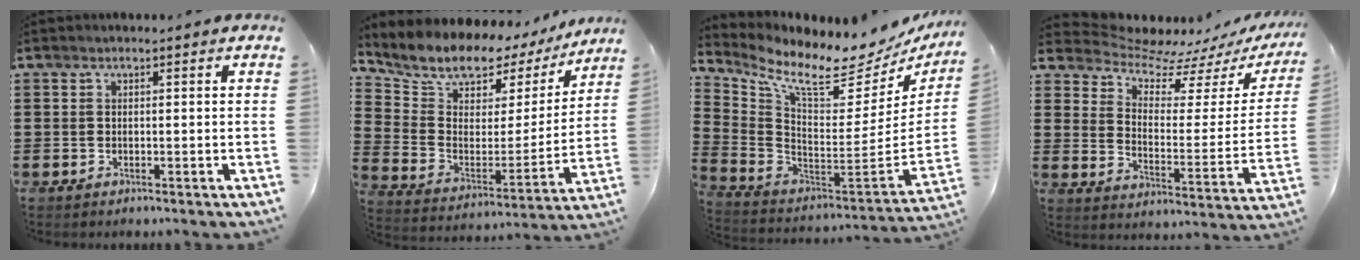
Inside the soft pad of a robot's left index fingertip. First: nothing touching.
{"total": 8.6, "force": [7.8, 3.2, 1.7], "torque": [-0.067, -0.059, 0.130]}
{"total": 9.1, "force": [7.1, 1.5, 5.4], "torque": [-0.142, -0.067, 0.116]}
{"total": 7.2, "force": [6.8, 1.8, 1.5], "torque": [-0.054, -0.061, 0.118]}